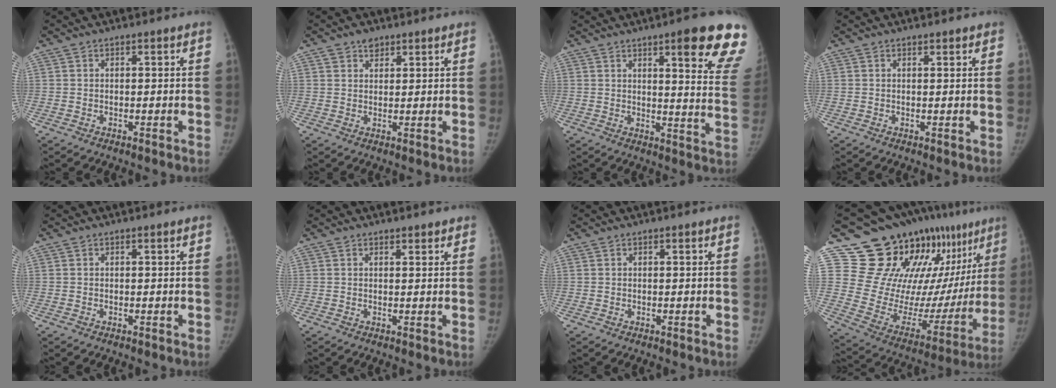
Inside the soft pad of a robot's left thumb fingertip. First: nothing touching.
{"total": 2.6, "force": [1.8, 1.7, 0.7], "torque": [0.008, -0.011, 0.029]}
{"total": 17.0, "force": [10.7, 2.4, 13.0], "torque": [-0.139, -0.051, 0.121]}
{"total": 1.1, "force": [1.0, 0.4, 0.5], "torque": [-0.002, -0.003, 0.013]}
{"total": 0.0}
{"total": 1.7, "force": [1.4, 0.7, 0.6], "torque": [0.002, -0.006, 0.017]}
{"total": 0.0}
{"total": 26.1, "force": [18.3, 12.6, 13.8], "torque": [-0.150, -0.082, 0.280]}